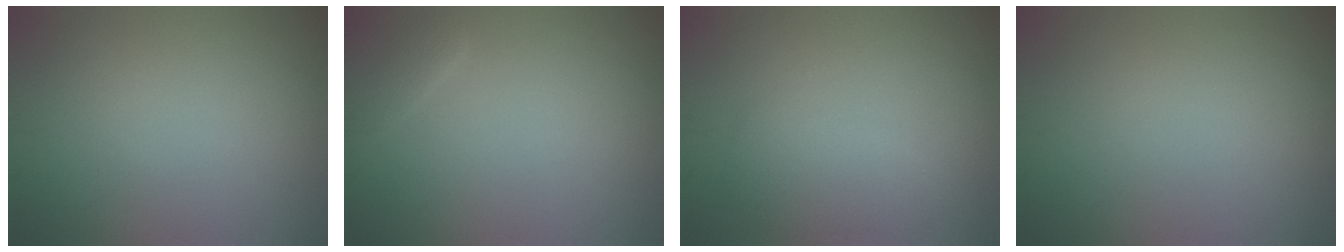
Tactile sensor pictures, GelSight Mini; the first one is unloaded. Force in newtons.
{"total": 2.0, "press": 2.0, "slide": 0.2}
{"total": 2.6, "press": 2.6, "slide": 0.1}
{"total": 0.0}